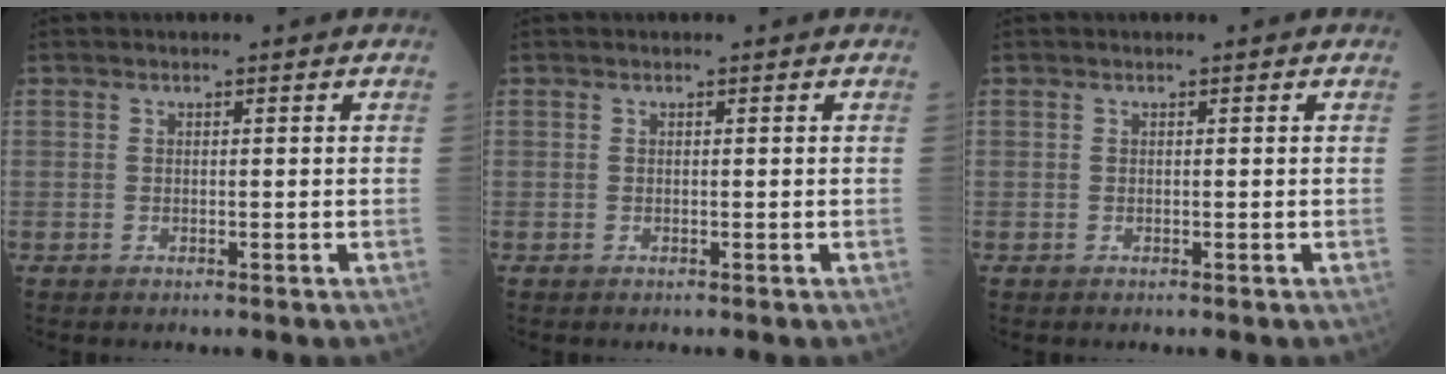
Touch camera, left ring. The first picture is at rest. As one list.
[{"total": 0.0}, {"total": 0.0}]